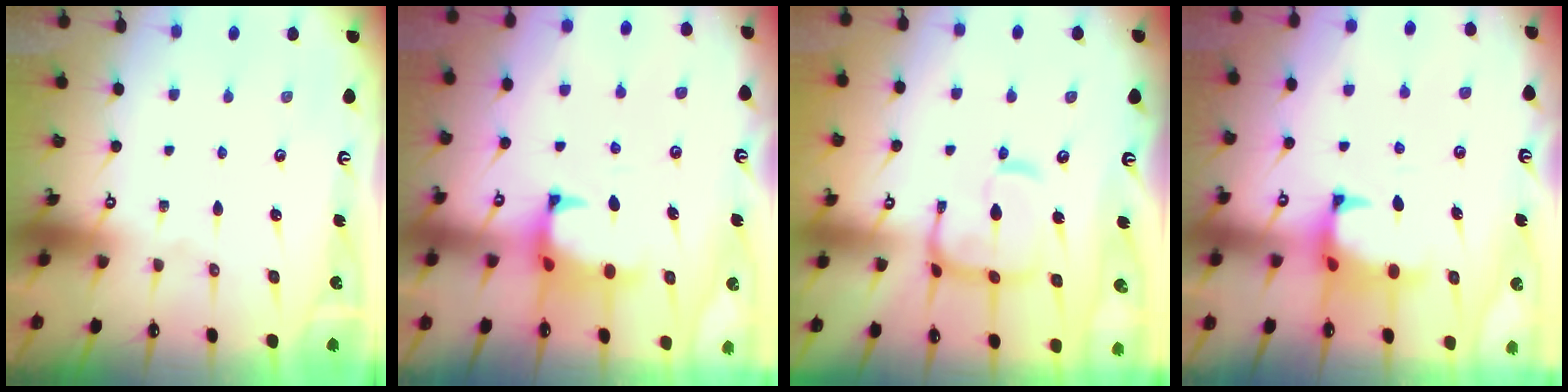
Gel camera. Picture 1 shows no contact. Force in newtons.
{"total": 1.0, "press": 0.1, "slide": 1.0}
{"total": 9.1, "press": 9.1, "slide": 1.2}
{"total": 1.0, "press": 0.1, "slide": 1.0}